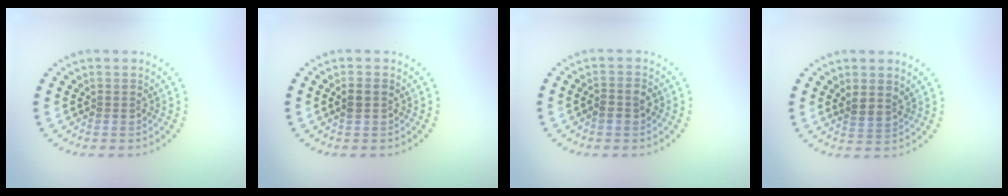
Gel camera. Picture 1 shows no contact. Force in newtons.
{"total": 1.4, "press": 1.4, "slide": 0.3}
{"total": 1.6, "press": 1.6, "slide": 0.4}
{"total": 1.9, "press": 1.5, "slide": 1.1}